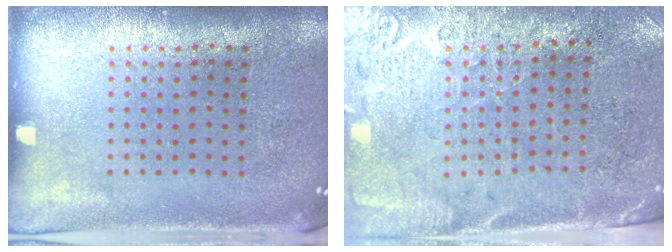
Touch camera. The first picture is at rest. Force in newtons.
{"total": 2.8, "press": 2.5, "slide": 1.1}